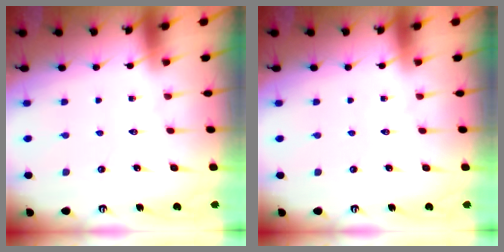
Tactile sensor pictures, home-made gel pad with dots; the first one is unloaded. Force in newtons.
{"total": 0.0}